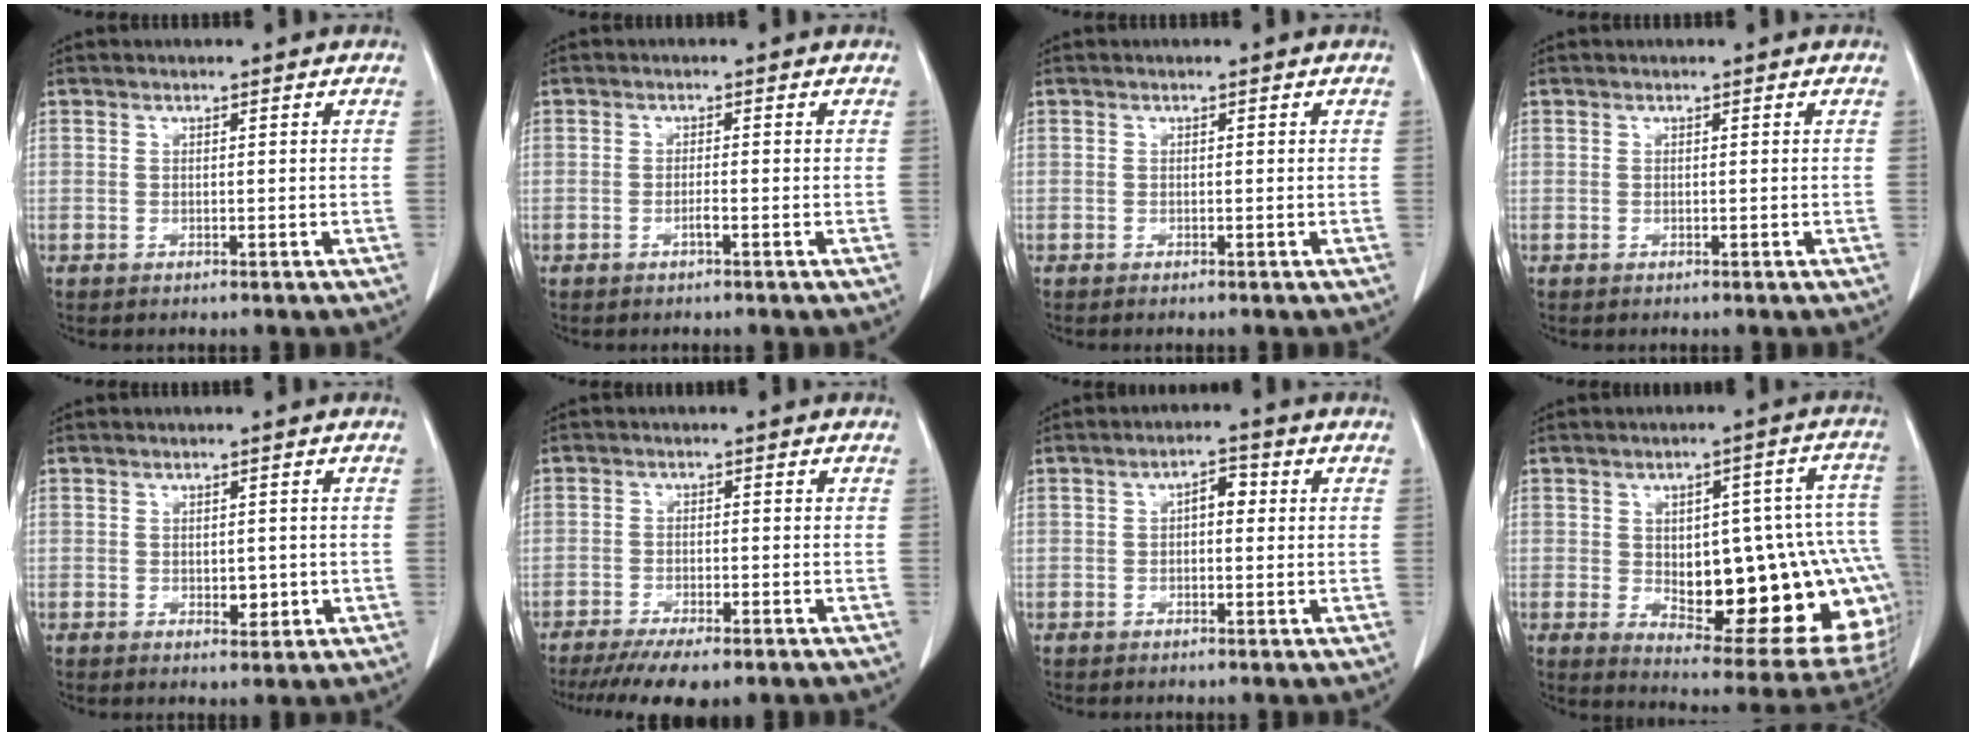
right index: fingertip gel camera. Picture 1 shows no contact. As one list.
[{"total": 1.1, "force": [-0.7, -0.1, 0.9], "torque": [-0.019, 0.001, -0.012]}, {"total": 0.0}, {"total": 0.0}, {"total": 2.4, "force": [-0.5, 1.4, 1.8], "torque": [-0.022, 0.000, -0.001]}, {"total": 8.6, "force": [-6.5, 2.3, 5.0], "torque": [-0.072, -0.012, -0.101]}, {"total": 3.1, "force": [0.3, 1.5, 2.7], "torque": [-0.040, 0.014, 0.002]}, {"total": 24.7, "force": [-3.7, 8.3, 23.0], "torque": [-0.219, 0.025, -0.022]}]